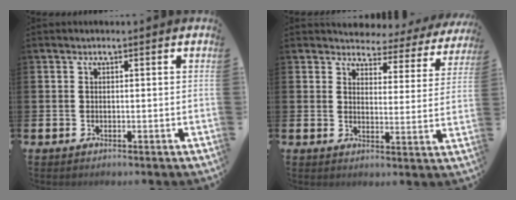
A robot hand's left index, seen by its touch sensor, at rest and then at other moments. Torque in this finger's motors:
{"motor_torque": [0.43, -0.38, 0.20, 0.01]}